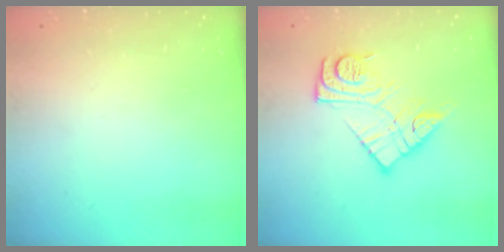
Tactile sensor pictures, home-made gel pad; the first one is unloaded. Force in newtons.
{"total": 14.2, "press": 14.1, "slide": 1.0}